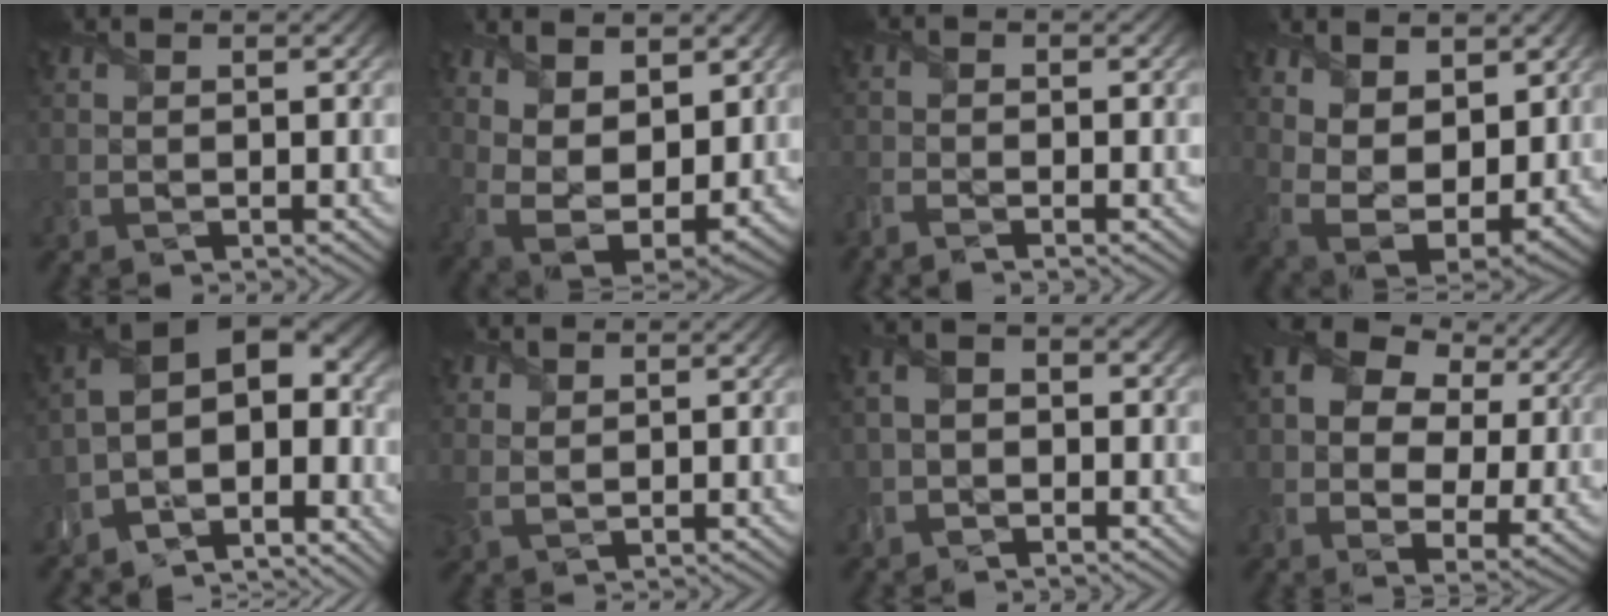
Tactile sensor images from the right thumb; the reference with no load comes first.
{"total": 11.5, "force": [3.8, 6.4, 8.7], "torque": [-0.172, 0.001, 0.066]}
{"total": 2.6, "force": [-2.2, 0.3, 1.4], "torque": [-0.037, -0.003, -0.050]}
{"total": 10.1, "force": [3.9, 5.8, 7.3], "torque": [-0.161, -0.005, 0.064]}
{"total": 12.8, "force": [-5.0, 6.4, 9.9], "torque": [-0.186, -0.013, -0.071]}
{"total": 2.2, "force": [1.6, 1.2, 0.9], "torque": [-0.027, 0.002, 0.035]}
{"total": 3.0, "force": [-1.3, 2.0, 1.8], "torque": [-0.033, 0.010, -0.027]}
{"total": 13.7, "force": [5.2, 8.9, 9.0], "torque": [-0.185, 0.016, 0.095]}